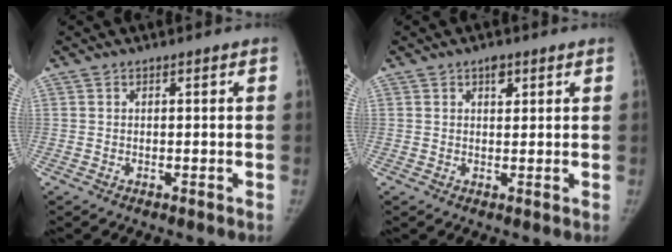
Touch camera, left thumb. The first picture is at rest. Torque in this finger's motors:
{"motor_torque": [0.25, 0.19, 0.73, 0.11, 0.12]}